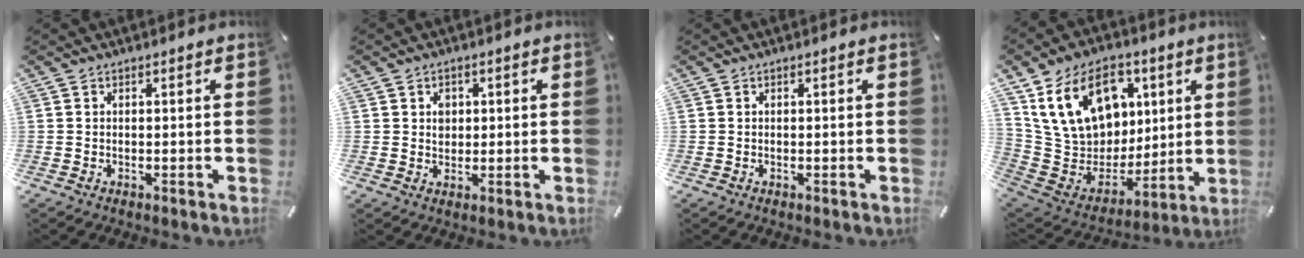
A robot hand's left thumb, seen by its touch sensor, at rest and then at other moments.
{"total": 2.9, "force": [0.4, 2.6, 1.2], "torque": [-0.010, 0.000, 0.002]}
{"total": 0.0}
{"total": 20.9, "force": [9.5, 15.3, 10.7], "torque": [-0.196, -0.031, 0.191]}